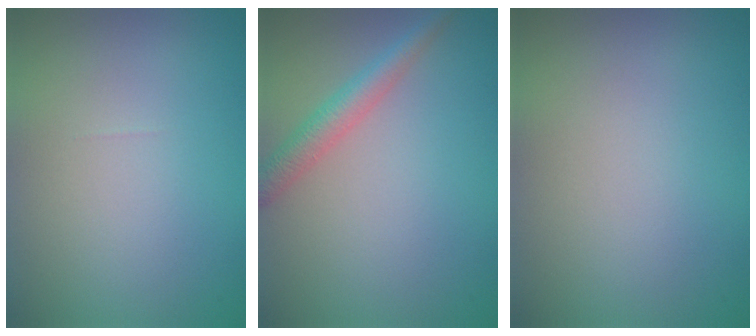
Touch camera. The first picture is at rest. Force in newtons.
{"total": 2.5, "press": 2.5, "slide": 0.1}
{"total": 0.0}